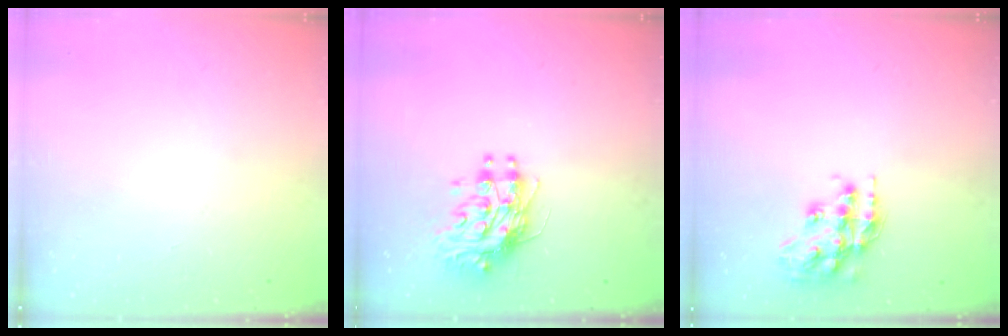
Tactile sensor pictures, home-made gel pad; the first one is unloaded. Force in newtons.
{"total": 10.0, "press": 10.0, "slide": 0.4}
{"total": 14.9, "press": 14.8, "slide": 0.9}